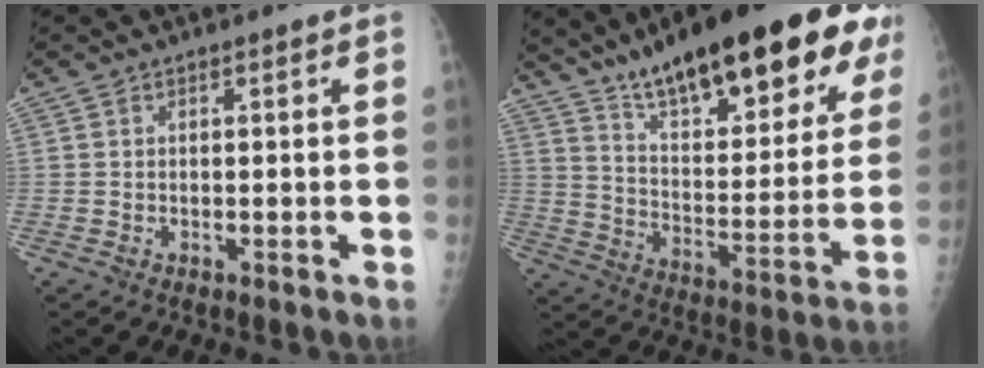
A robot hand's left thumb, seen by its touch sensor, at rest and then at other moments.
{"total": 29.5, "force": [19.4, 8.5, 20.5], "torque": [-0.270, -0.060, 0.296]}